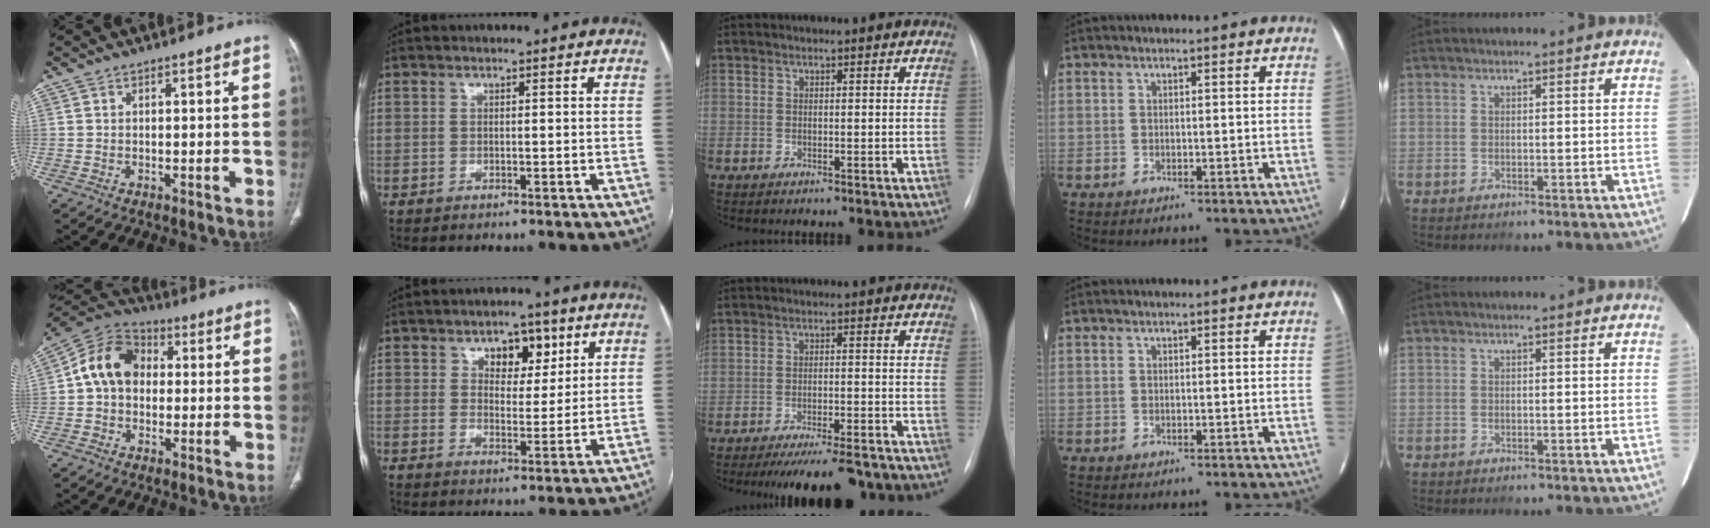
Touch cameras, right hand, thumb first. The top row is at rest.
{"thumb": {"total": 11.6, "force": [1.0, 9.0, 7.2], "torque": [-0.112, 0.030, 0.003]}, "index": {"total": 6.0, "force": [3.2, 3.7, 3.5], "torque": [-0.042, 0.009, 0.048]}, "middle": {"total": 10.9, "force": [-9.8, 1.4, 4.6], "torque": [-0.060, -0.011, -0.135]}}